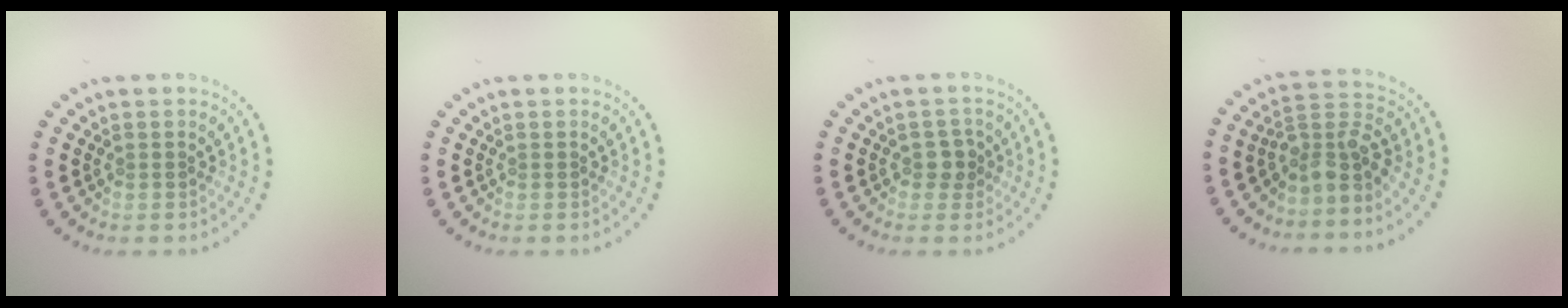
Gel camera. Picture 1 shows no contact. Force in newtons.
{"total": 0.0}
{"total": 1.6, "press": 1.5, "slide": 0.6}
{"total": 3.7, "press": 2.8, "slide": 2.4}